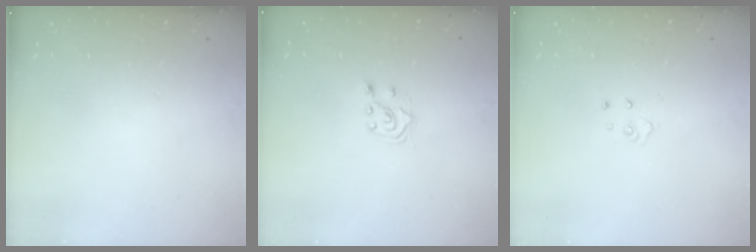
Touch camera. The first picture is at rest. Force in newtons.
{"total": 6.1, "press": 6.1, "slide": 0.8}
{"total": 2.9, "press": 2.9, "slide": 0.3}